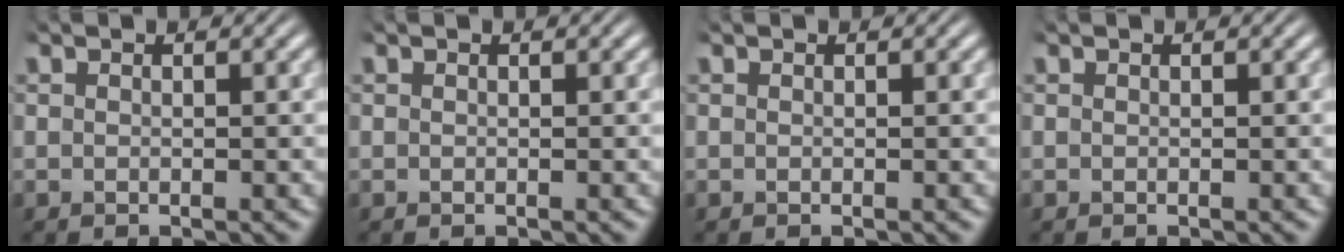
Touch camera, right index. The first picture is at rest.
{"total": 0.0}
{"total": 0.0}
{"total": 0.0}